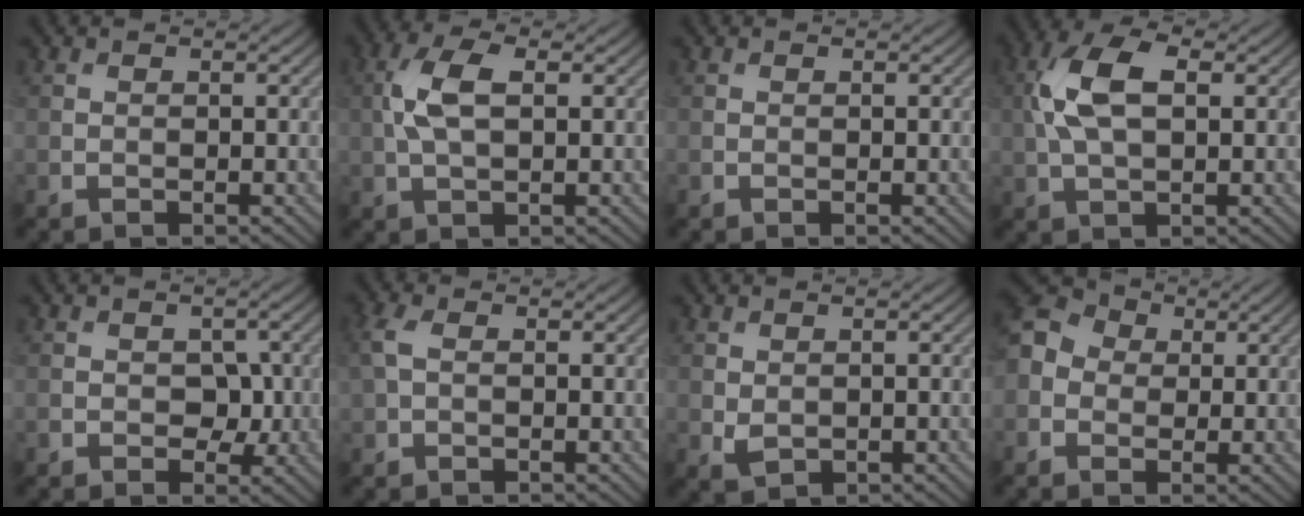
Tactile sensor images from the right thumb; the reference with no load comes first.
{"total": 5.7, "force": [0.8, 2.6, 5.0], "torque": [-0.120, 0.012, 0.013]}
{"total": 0.0}
{"total": 8.2, "force": [1.4, 4.2, 6.9], "torque": [-0.161, 0.018, 0.018]}
{"total": 3.3, "force": [-0.5, 2.5, 2.1], "torque": [-0.033, -0.007, -0.012]}
{"total": 2.7, "force": [0.5, 1.6, 2.2], "torque": [-0.063, 0.009, 0.003]}
{"total": 1.4, "force": [0.1, 1.1, 0.9], "torque": [-0.023, -0.005, 0.007]}
{"total": 6.6, "force": [-0.1, 5.7, 3.2], "torque": [-0.097, 0.007, -0.019]}